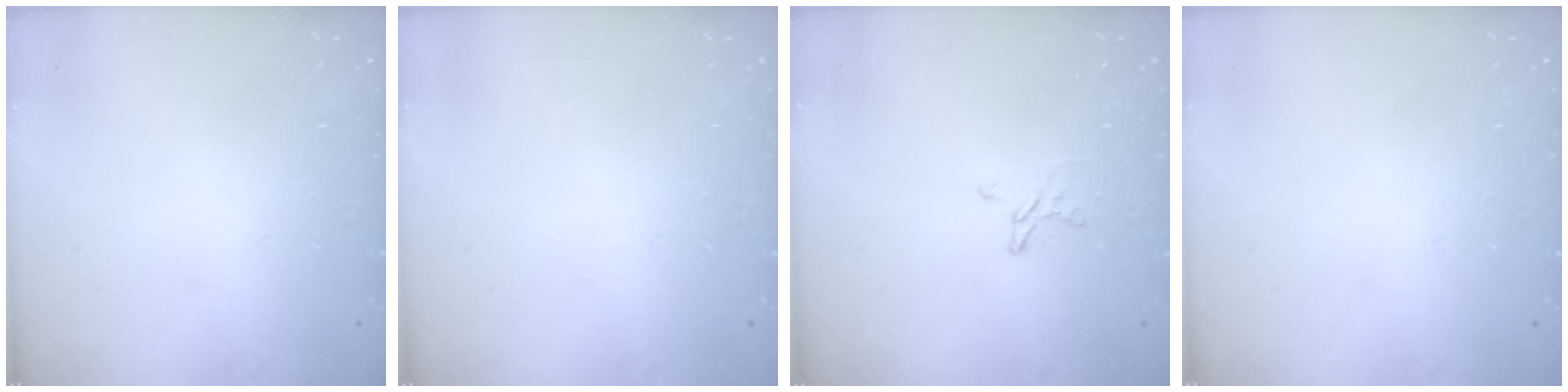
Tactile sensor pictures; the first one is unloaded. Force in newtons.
{"total": 0.0}
{"total": 3.9, "press": 3.9, "slide": 0.4}
{"total": 0.0}